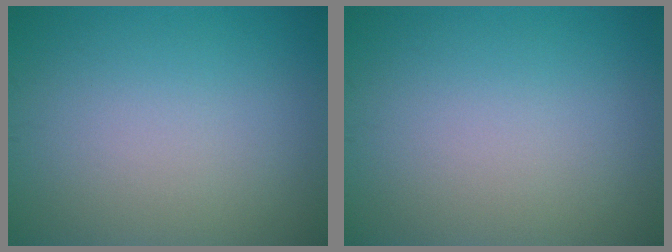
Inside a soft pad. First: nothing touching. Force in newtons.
{"total": 0.0}